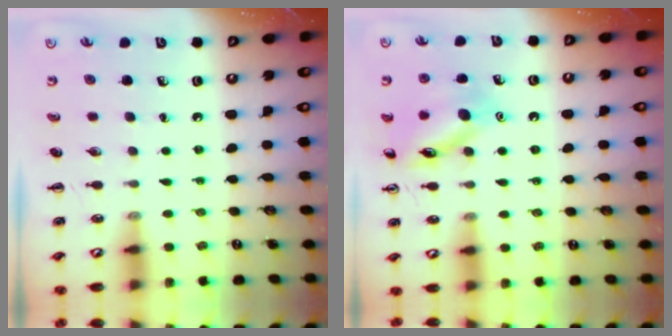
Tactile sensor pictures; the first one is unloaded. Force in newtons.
{"total": 12.0, "press": 11.9, "slide": 0.9}